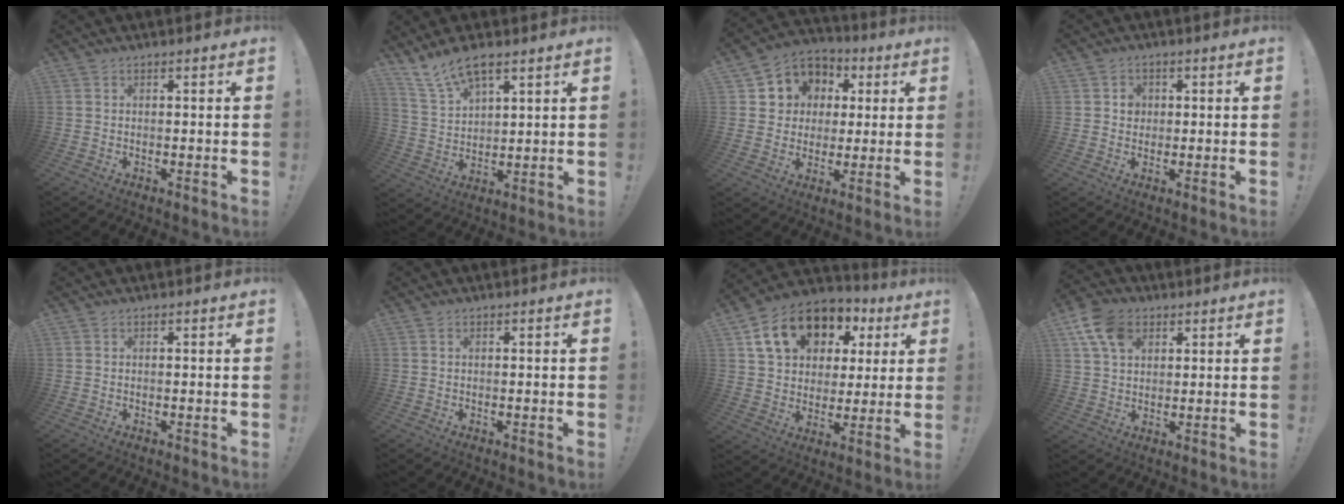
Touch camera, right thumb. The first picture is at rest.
{"total": 9.7, "force": [7.2, 3.7, 5.3], "torque": [-0.106, -0.032, 0.138]}
{"total": 8.3, "force": [1.4, 8.0, 1.5], "torque": [-0.018, -0.011, 0.036]}
{"total": 3.2, "force": [0.3, 3.0, 1.2], "torque": [-0.009, -0.002, 0.002]}
{"total": 0.0}
{"total": 0.0}
{"total": 17.6, "force": [8.6, 12.4, 9.1], "torque": [-0.144, -0.031, 0.167]}
{"total": 11.9, "force": [5.4, 8.3, 6.5], "torque": [-0.116, -0.012, 0.105]}